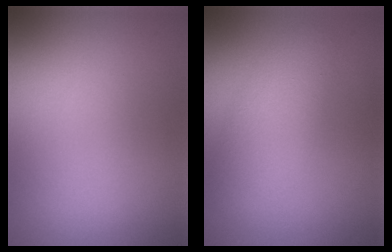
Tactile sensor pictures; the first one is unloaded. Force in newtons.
{"total": 3.4, "press": 3.4, "slide": 0.2}